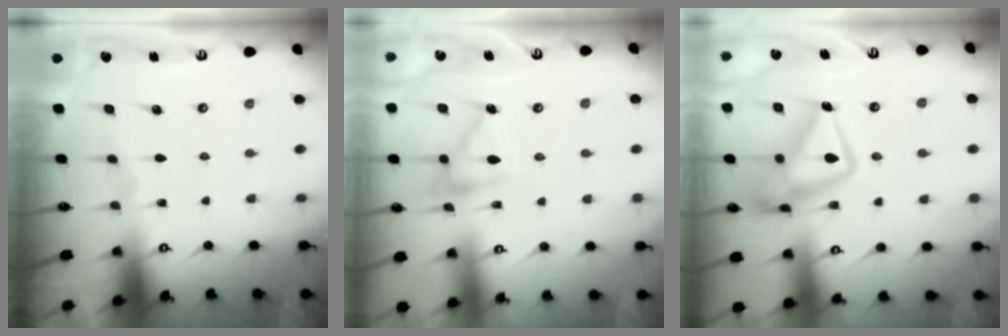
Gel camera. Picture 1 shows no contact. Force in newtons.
{"total": 13.6, "press": 13.6, "slide": 0.9}
{"total": 16.2, "press": 16.1, "slide": 1.5}